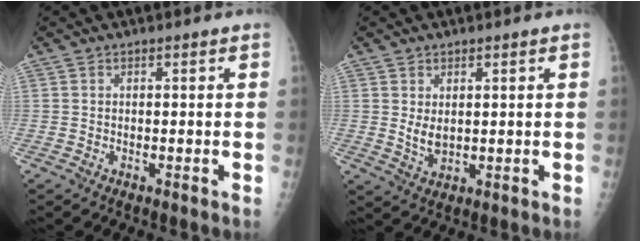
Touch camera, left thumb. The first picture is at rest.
{"total": 3.4, "force": [0.8, 1.9, 2.6], "torque": [-0.039, -0.012, 0.021]}